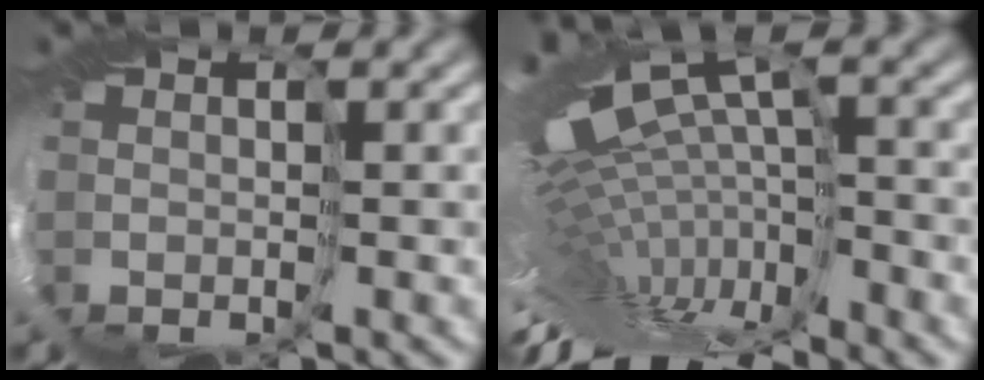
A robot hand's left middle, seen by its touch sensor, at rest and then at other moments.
{"total": 12.6, "force": [-3.6, 3.4, 11.6], "torque": [-0.211, -0.015, -0.031]}